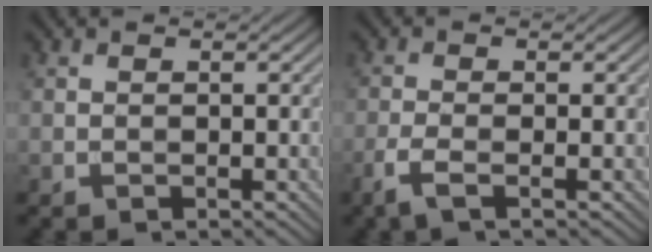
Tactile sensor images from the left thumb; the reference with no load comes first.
{"total": 2.8, "force": [-1.6, 0.6, 2.3], "torque": [-0.054, -0.001, -0.042]}